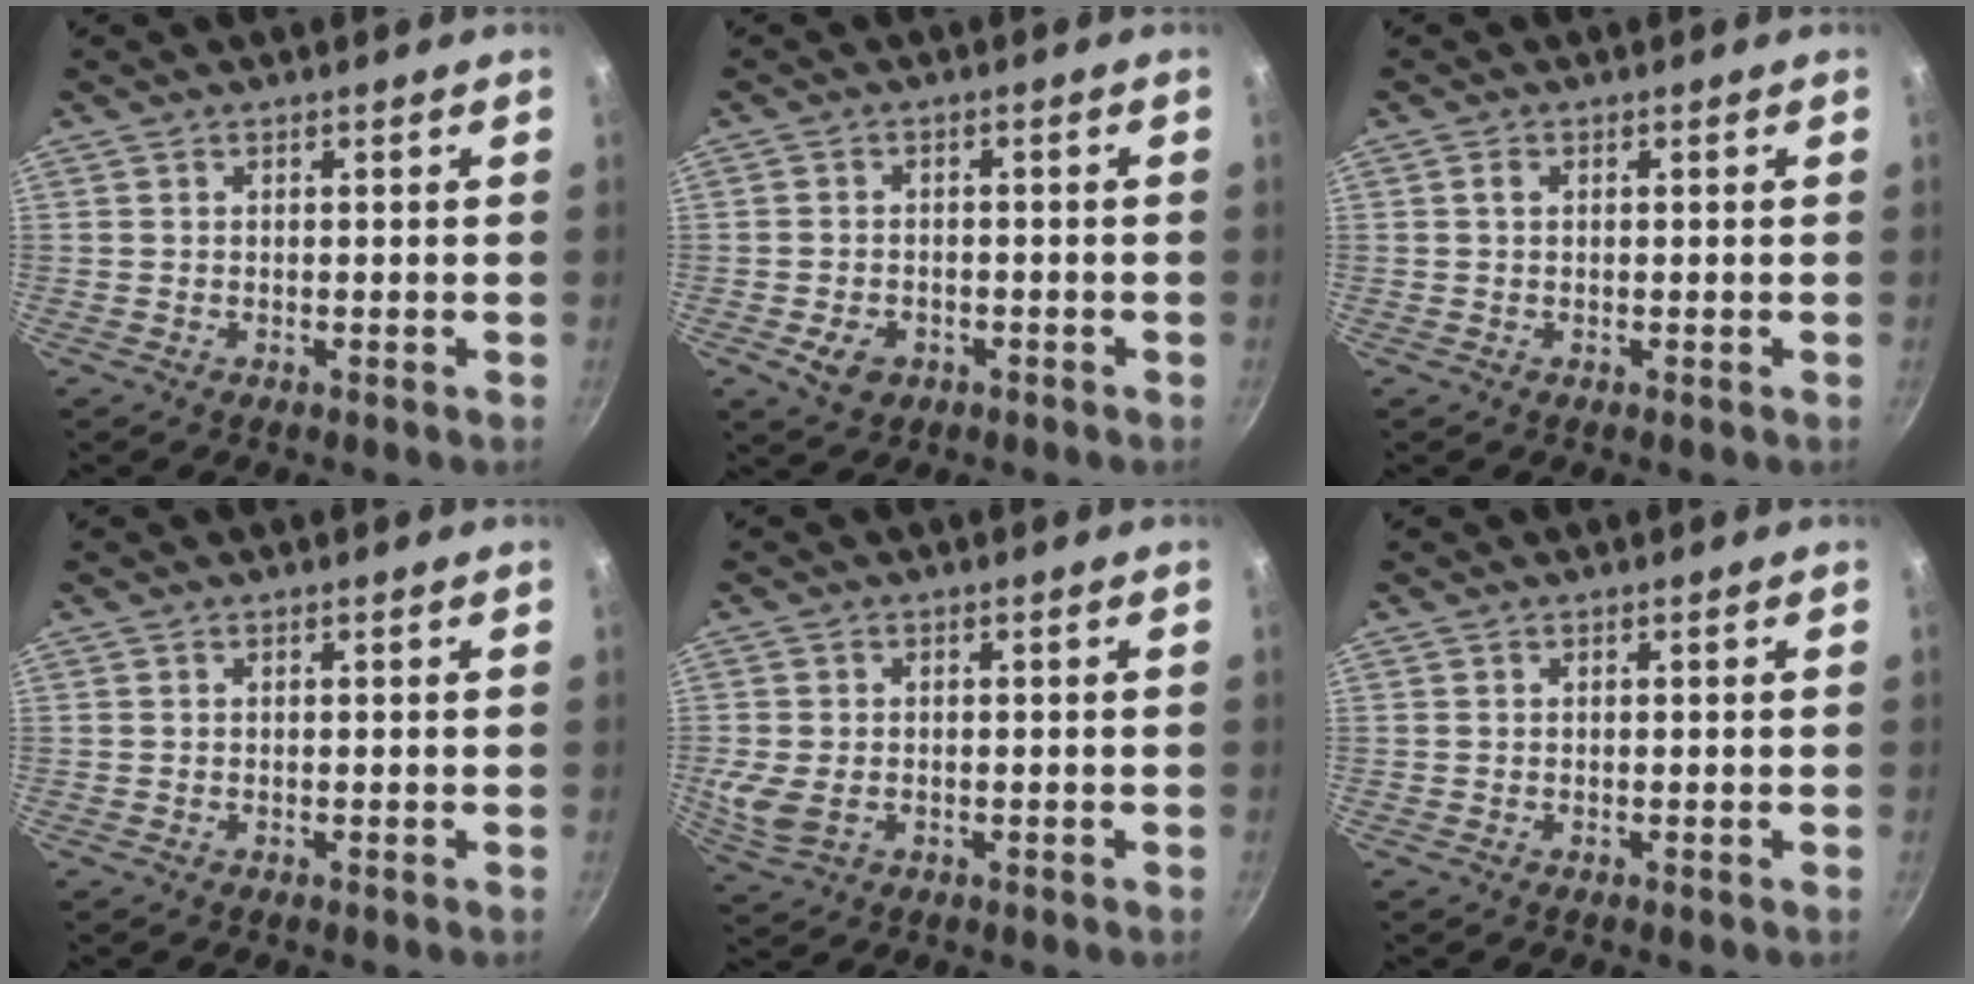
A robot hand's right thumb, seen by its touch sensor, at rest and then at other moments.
{"total": 4.7, "force": [-1.9, 3.4, 2.5], "torque": [-0.040, 0.011, -0.024]}
{"total": 1.2, "force": [0.3, 0.8, 0.8], "torque": [-0.015, 0.004, 0.004]}
{"total": 0.0}
{"total": 5.6, "force": [-0.8, 3.9, 3.8], "torque": [-0.082, -0.008, -0.009]}
{"total": 0.0}